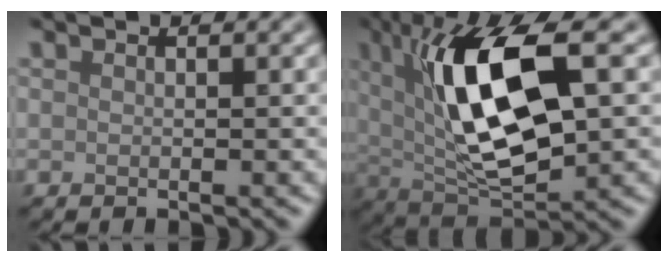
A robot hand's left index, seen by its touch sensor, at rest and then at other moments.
{"total": 11.6, "force": [2.6, 4.4, 10.5], "torque": [-0.189, 0.005, 0.045]}